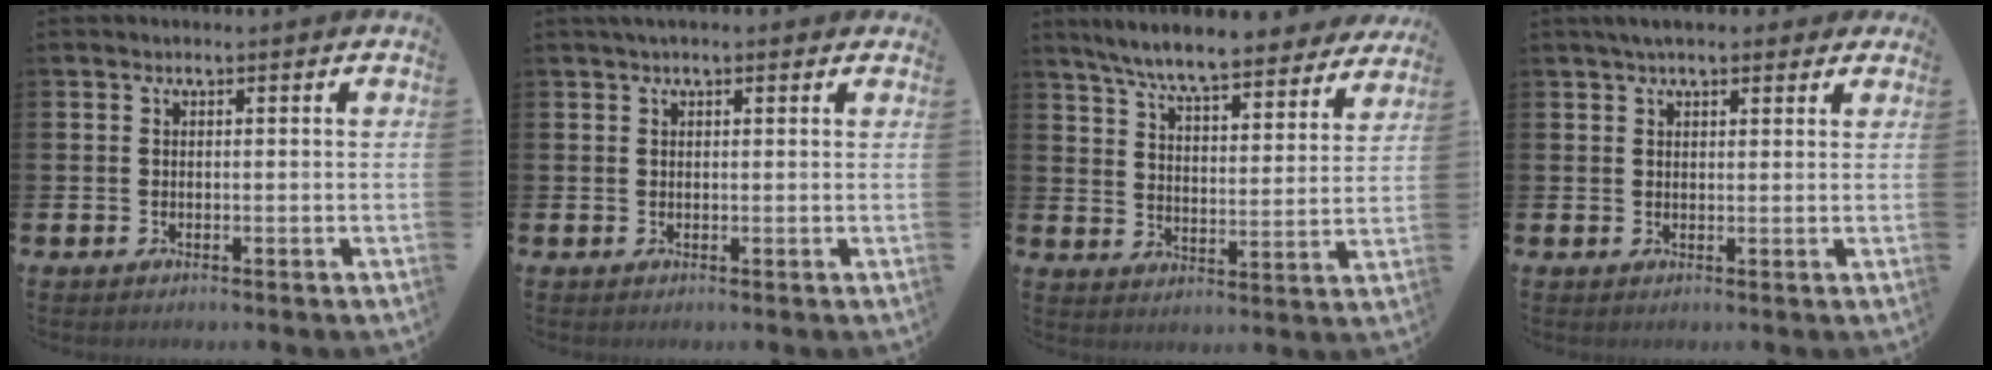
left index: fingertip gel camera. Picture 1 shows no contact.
{"total": 1.4, "force": [1.0, 0.5, 0.8], "torque": [-0.015, 0.007, 0.016]}
{"total": 8.2, "force": [7.7, 0.7, 3.0], "torque": [-0.085, -0.050, 0.133]}
{"total": 3.4, "force": [2.8, 1.2, 1.6], "torque": [-0.027, -0.002, 0.049]}